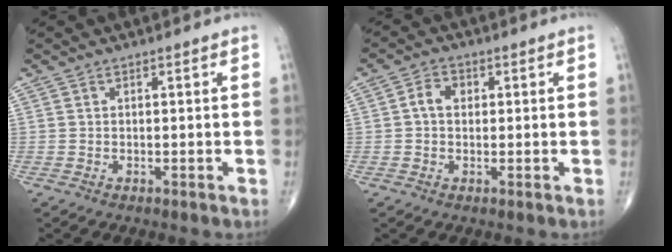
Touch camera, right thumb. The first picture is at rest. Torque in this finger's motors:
{"motor_torque": [0.01, 0.00, 0.27, 0.09, 0.08]}